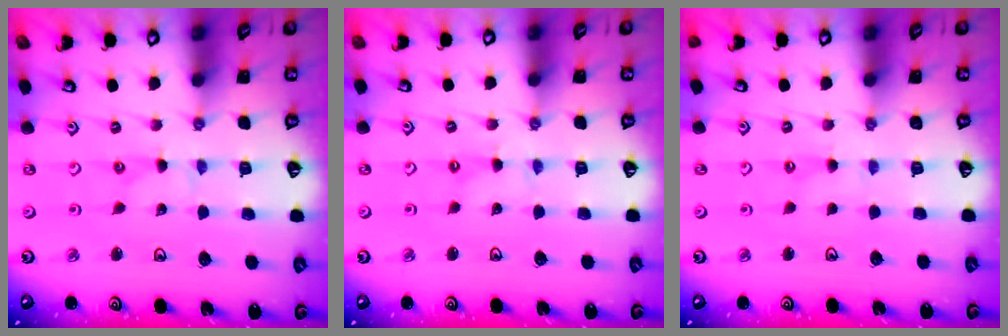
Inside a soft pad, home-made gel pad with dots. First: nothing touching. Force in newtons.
{"total": 1.1, "press": 1.1, "slide": 0.2}
{"total": 1.2, "press": 1.2, "slide": 0.3}